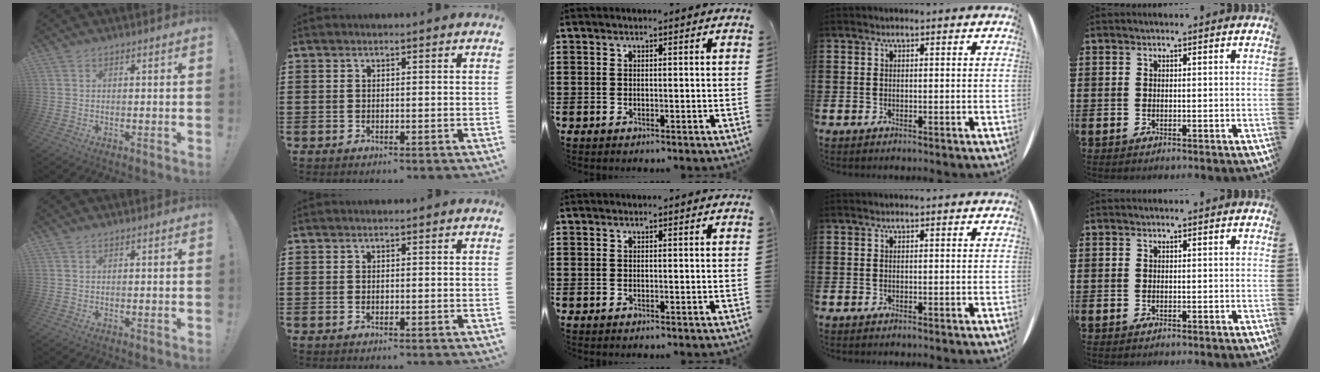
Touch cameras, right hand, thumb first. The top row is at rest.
{}